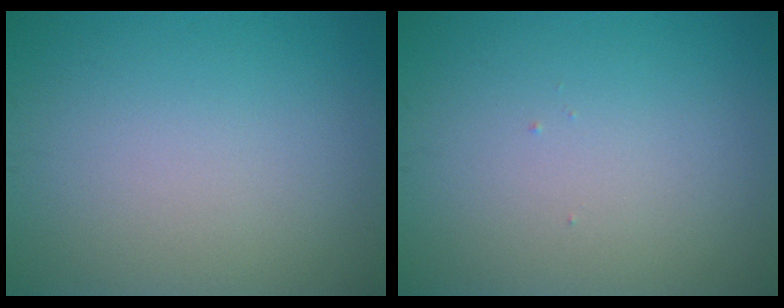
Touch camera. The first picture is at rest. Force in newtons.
{"total": 0.0}